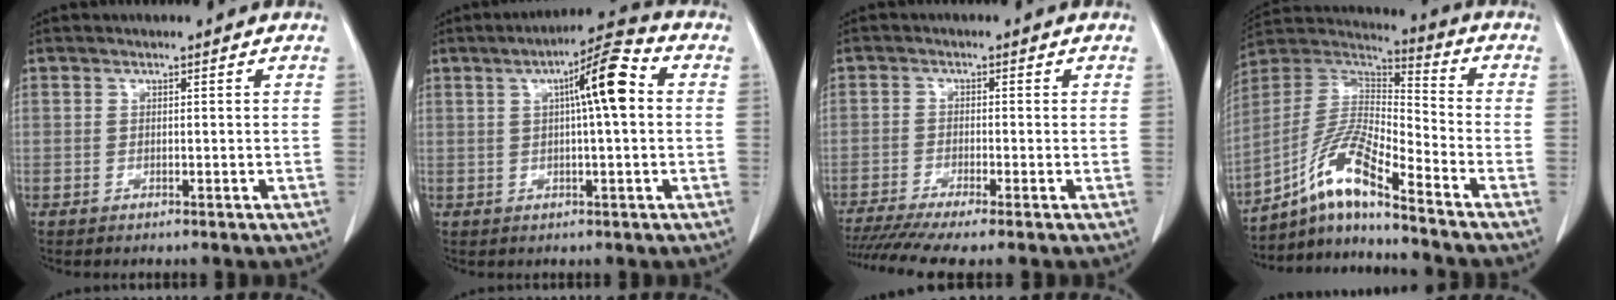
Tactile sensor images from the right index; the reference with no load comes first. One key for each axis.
{"total": 8.5, "fx": 1.5, "fy": 0.7, "fz": 8.3, "tx": -0.134, "ty": 0.020, "tz": 0.018}
{"total": 8.5, "fx": -6.7, "fy": -0.3, "fz": 5.2, "tx": -0.083, "ty": -0.013, "tz": -0.110}
{"total": 12.6, "fx": -8.6, "fy": 0.7, "fz": 9.1, "tx": -0.192, "ty": 0.011, "tz": -0.161}